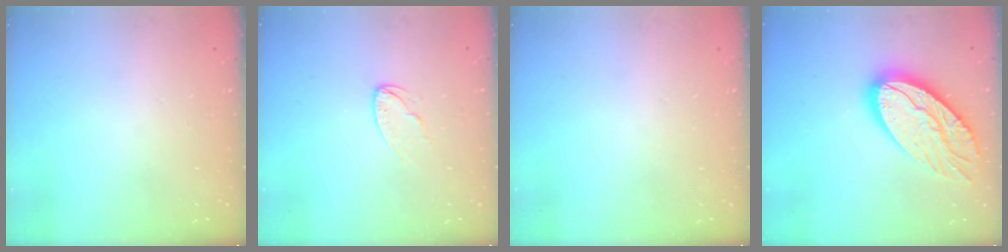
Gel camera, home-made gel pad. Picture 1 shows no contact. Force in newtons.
{"total": 5.2, "press": 5.2, "slide": 0.4}
{"total": 0.0}
{"total": 20.5, "press": 20.4, "slide": 1.6}